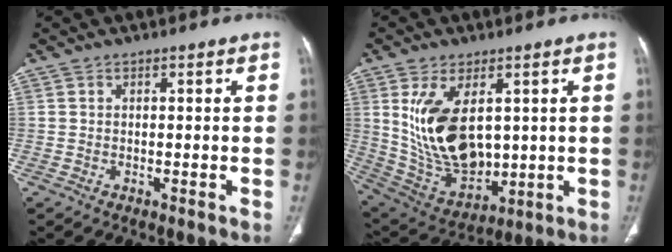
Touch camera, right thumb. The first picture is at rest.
{"total": 16.5, "force": [3.3, 9.5, 13.1], "torque": [-0.223, -0.018, 0.091]}